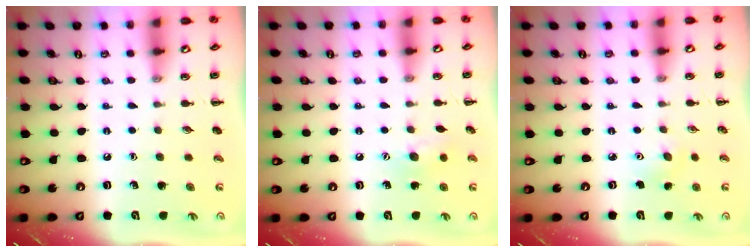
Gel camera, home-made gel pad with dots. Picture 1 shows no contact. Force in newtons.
{"total": 8.3, "press": 8.2, "slide": 1.3}
{"total": 4.5, "press": 4.5, "slide": 0.7}